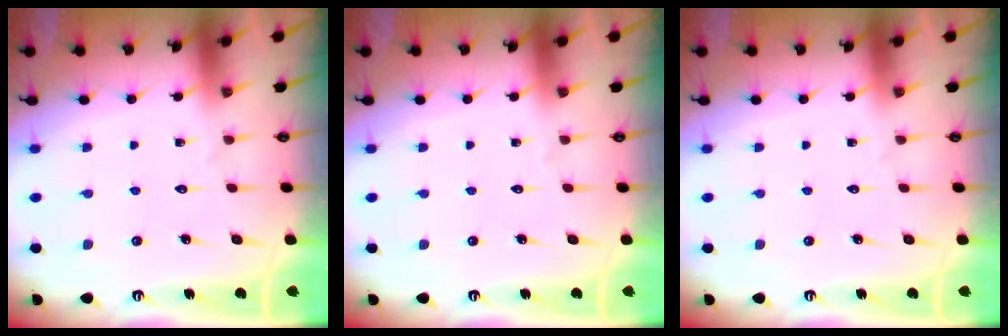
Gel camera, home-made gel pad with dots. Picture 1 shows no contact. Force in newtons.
{"total": 0.0}
{"total": 0.0}